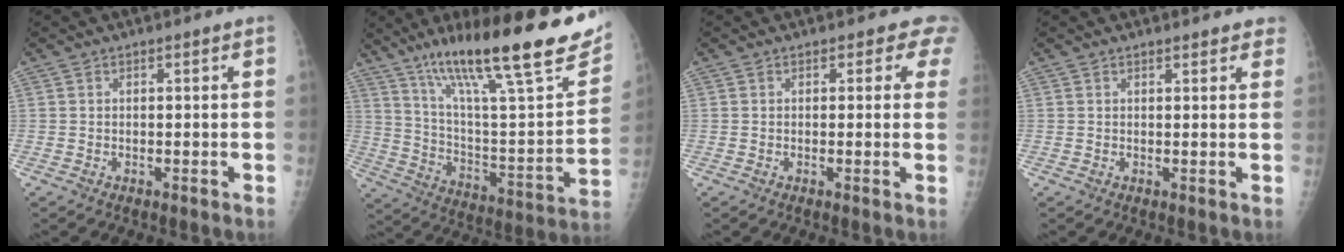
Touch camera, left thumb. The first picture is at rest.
{"total": 30.5, "force": [19.1, 6.4, 22.9], "torque": [-0.331, -0.042, 0.313]}
{"total": 3.0, "force": [2.1, 1.9, 0.9], "torque": [0.020, -0.008, 0.003]}
{"total": 3.0, "force": [2.7, 1.1, 0.9], "torque": [0.014, -0.005, 0.022]}